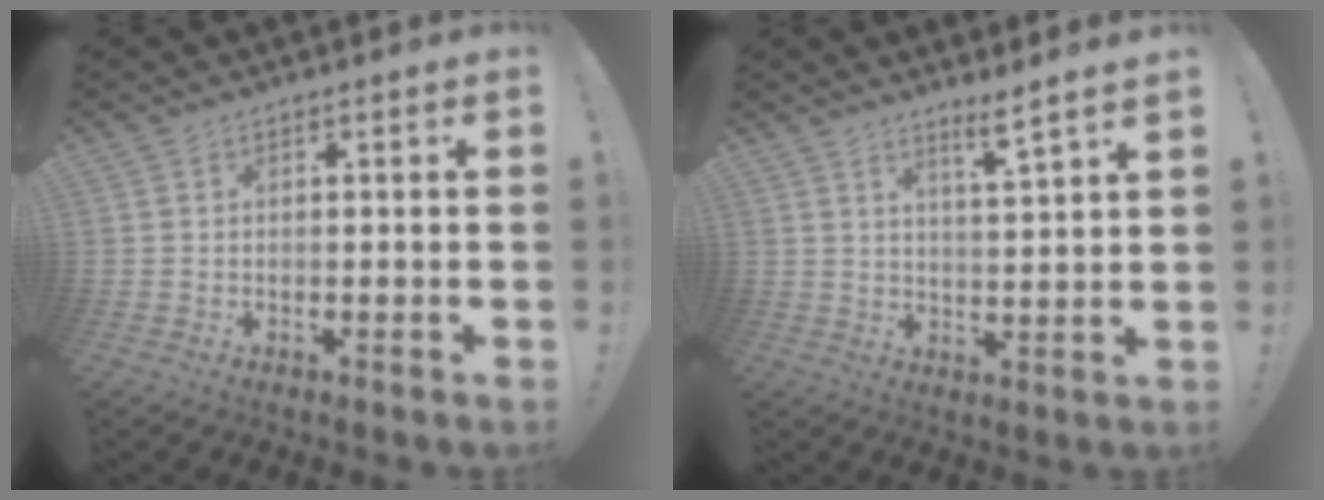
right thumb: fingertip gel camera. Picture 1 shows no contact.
{"total": 6.1, "force": [4.5, -0.8, 3.9], "torque": [-0.055, -0.032, 0.070]}